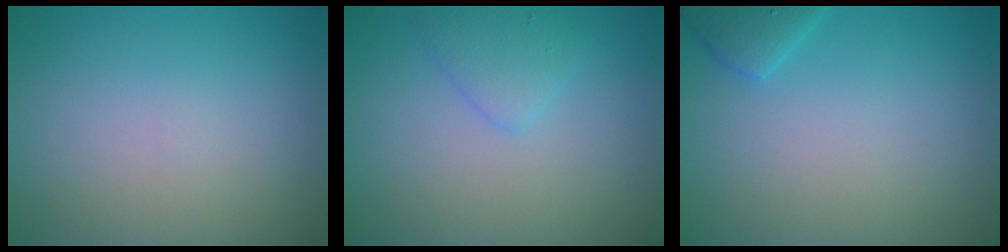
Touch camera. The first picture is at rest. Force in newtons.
{"total": 1.9, "press": 1.9, "slide": 0.0}
{"total": 1.8, "press": 1.8, "slide": 0.1}